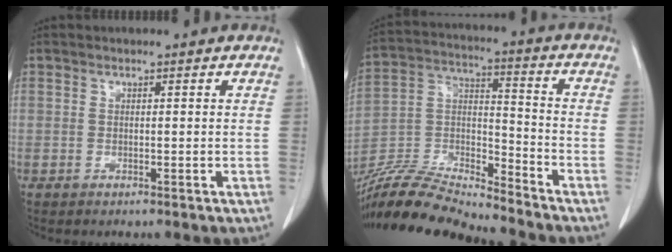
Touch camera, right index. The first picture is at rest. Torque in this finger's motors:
{"motor_torque": [0.38, -1.02, -0.43, -0.21]}